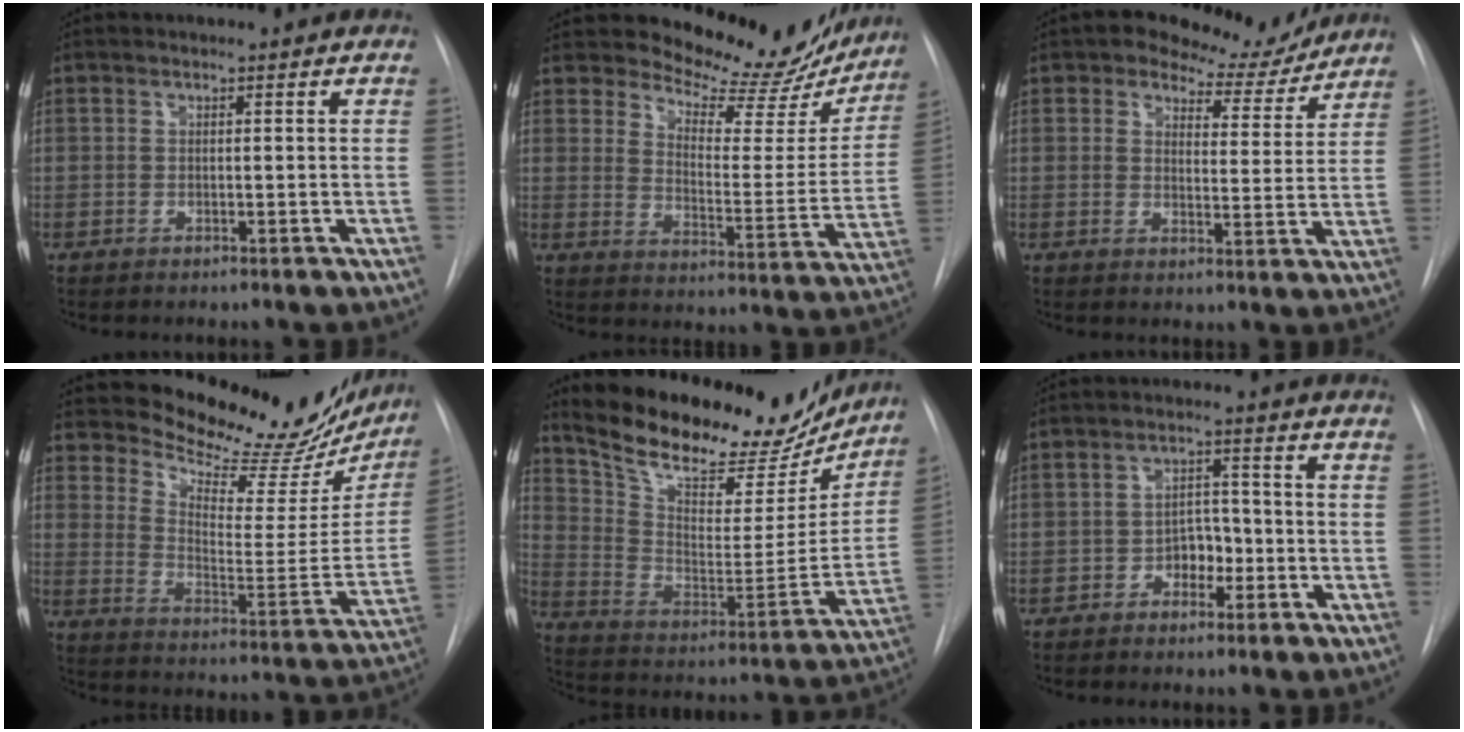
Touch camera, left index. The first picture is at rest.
{"total": 17.8, "force": [16.2, 5.6, 4.5], "torque": [-0.041, -0.048, 0.200]}
{"total": 8.1, "force": [7.1, 3.5, 1.6], "torque": [-0.007, -0.005, 0.085]}
{"total": 22.5, "force": [20.2, 6.7, 7.2], "torque": [-0.096, -0.063, 0.255]}
{"total": 24.8, "force": [21.3, 8.3, 9.7], "torque": [-0.159, -0.018, 0.311]}
{"total": 4.1, "force": [-1.8, 2.7, 2.5], "torque": [-0.034, 0.010, -0.033]}